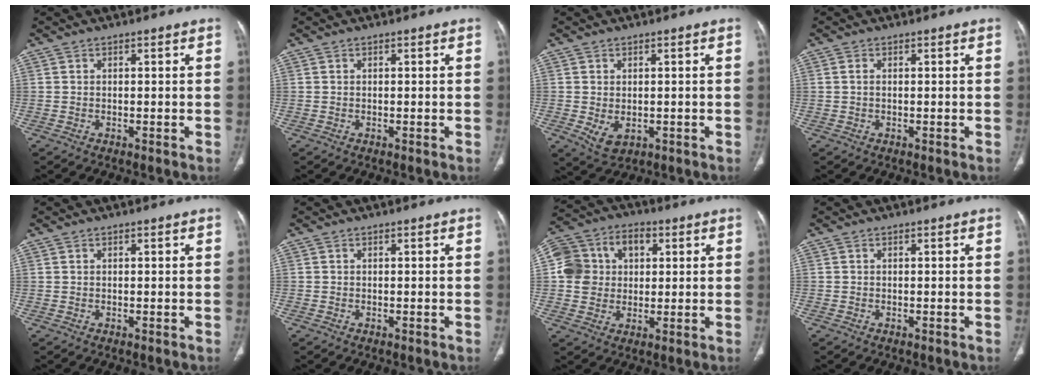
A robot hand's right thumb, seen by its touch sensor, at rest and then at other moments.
{"total": 0.0}
{"total": 4.0, "force": [-0.6, 2.7, 2.9], "torque": [-0.048, -0.007, 0.004]}
{"total": 0.8, "force": [0.1, 0.5, 0.6], "torque": [-0.016, 0.004, 0.003]}
{"total": 0.0}
{"total": 0.0}
{"total": 11.8, "force": [2.0, 10.1, 5.8], "torque": [-0.084, 0.019, 0.028]}
{"total": 0.0}